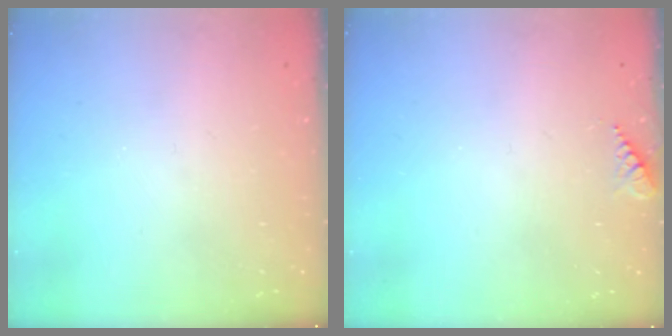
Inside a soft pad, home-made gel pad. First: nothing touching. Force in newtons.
{"total": 3.8, "press": 3.8, "slide": 0.4}